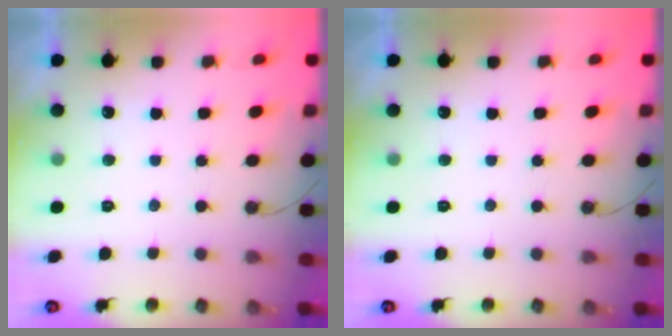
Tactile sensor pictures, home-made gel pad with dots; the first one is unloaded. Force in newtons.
{"total": 0.0}